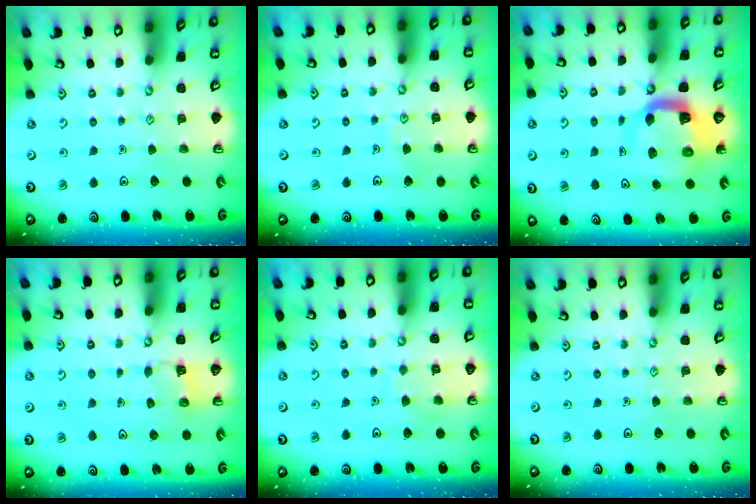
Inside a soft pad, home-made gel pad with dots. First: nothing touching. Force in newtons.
{"total": 3.4, "press": 3.3, "slide": 0.3}
{"total": 9.0, "press": 9.0, "slide": 1.2}
{"total": 3.9, "press": 3.9, "slide": 0.3}
{"total": 6.0, "press": 6.0, "slide": 0.6}
{"total": 0.0}